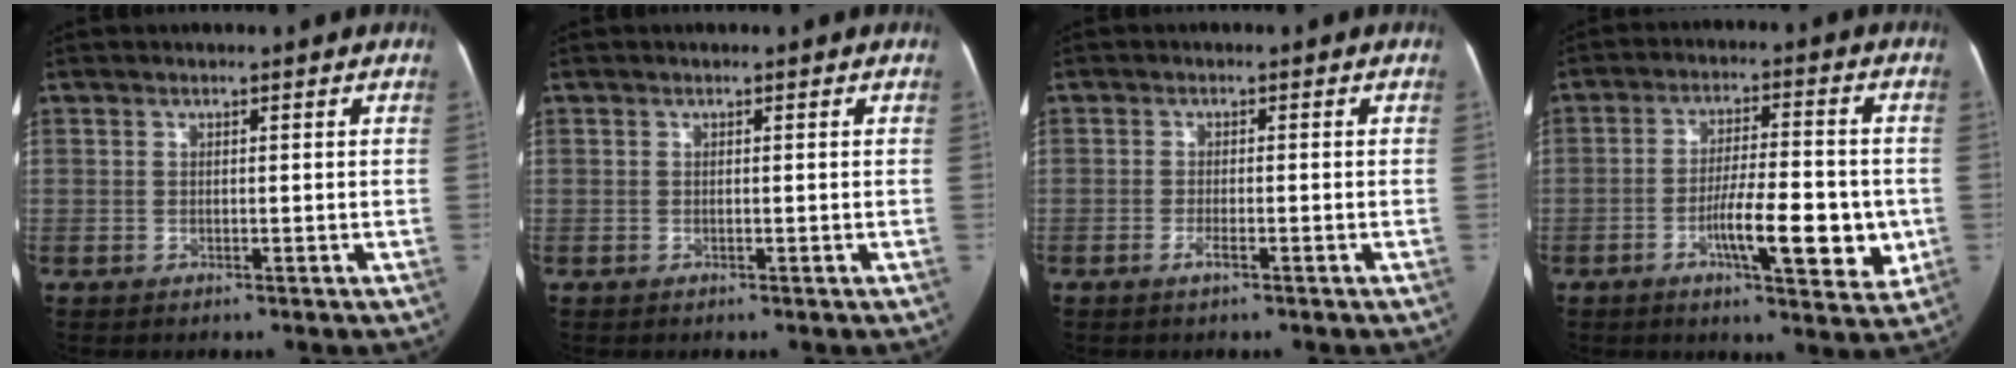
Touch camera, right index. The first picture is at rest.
{"total": 0.0}
{"total": 1.6, "force": [-1.0, 0.2, 1.3], "torque": [-0.024, 0.000, -0.018]}
{"total": 11.9, "force": [-3.2, 3.0, 11.1], "torque": [-0.169, 0.004, -0.047]}